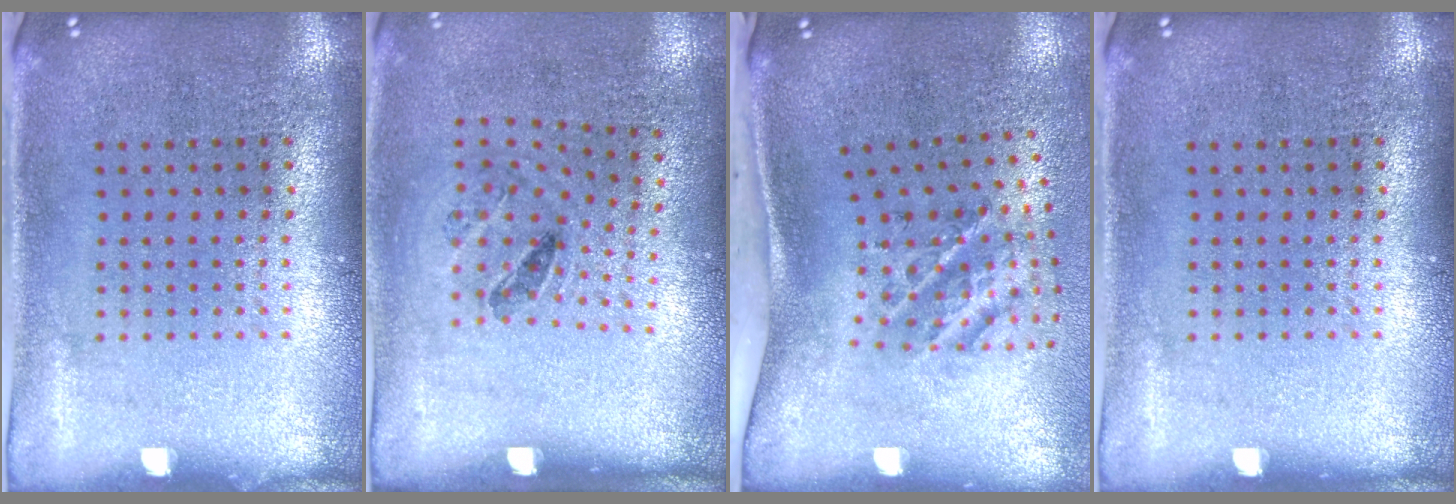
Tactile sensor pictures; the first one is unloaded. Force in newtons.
{"total": 1.2, "press": 0.8, "slide": 1.0}
{"total": 2.1, "press": 1.3, "slide": 1.7}
{"total": 0.0}